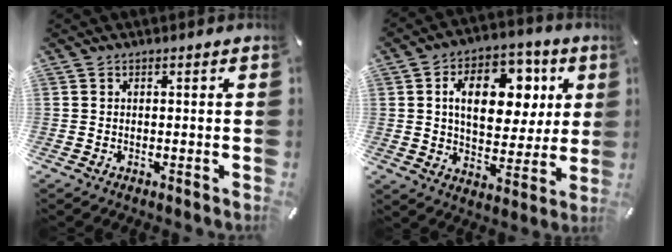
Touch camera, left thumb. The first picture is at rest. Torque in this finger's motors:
{"motor_torque": [2.88, 2.13, 1.45, -1.32, 0.33]}